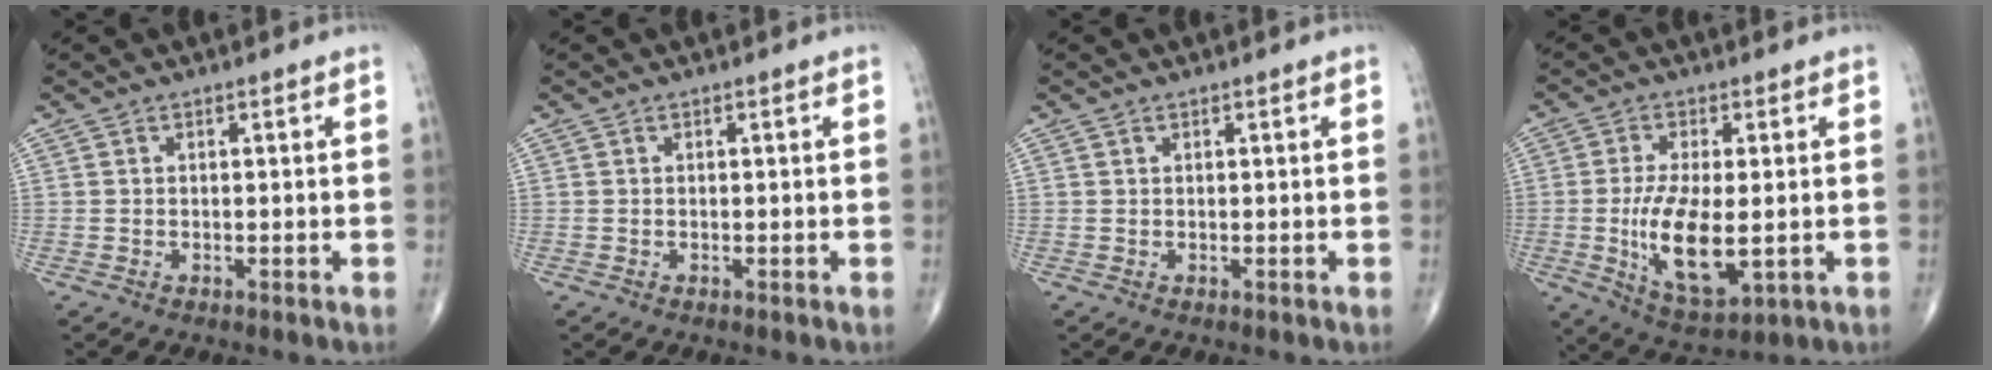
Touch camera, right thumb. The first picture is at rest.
{"total": 0.0}
{"total": 0.0}
{"total": 12.5, "force": [-1.5, 5.2, 11.3], "torque": [-0.210, -0.022, -0.017]}